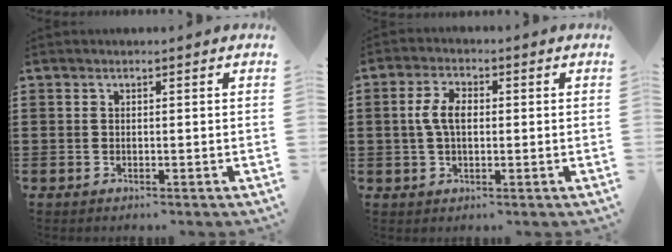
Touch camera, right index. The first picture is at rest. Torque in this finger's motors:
{"motor_torque": [0.63, -0.25, 0.43, 0.14]}